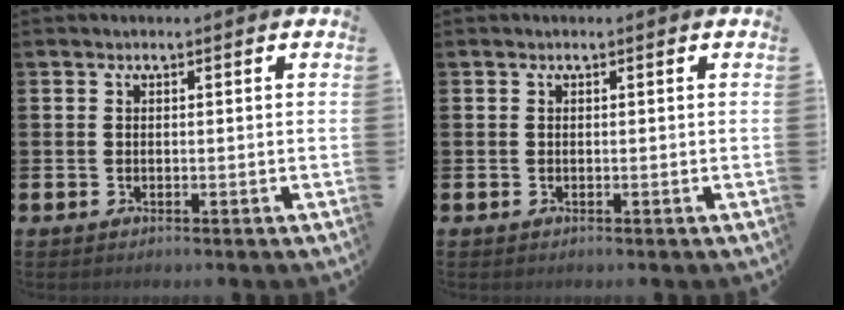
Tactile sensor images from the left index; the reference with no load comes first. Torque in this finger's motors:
{"motor_torque": [-0.01, 0.00, 0.00, 0.00]}